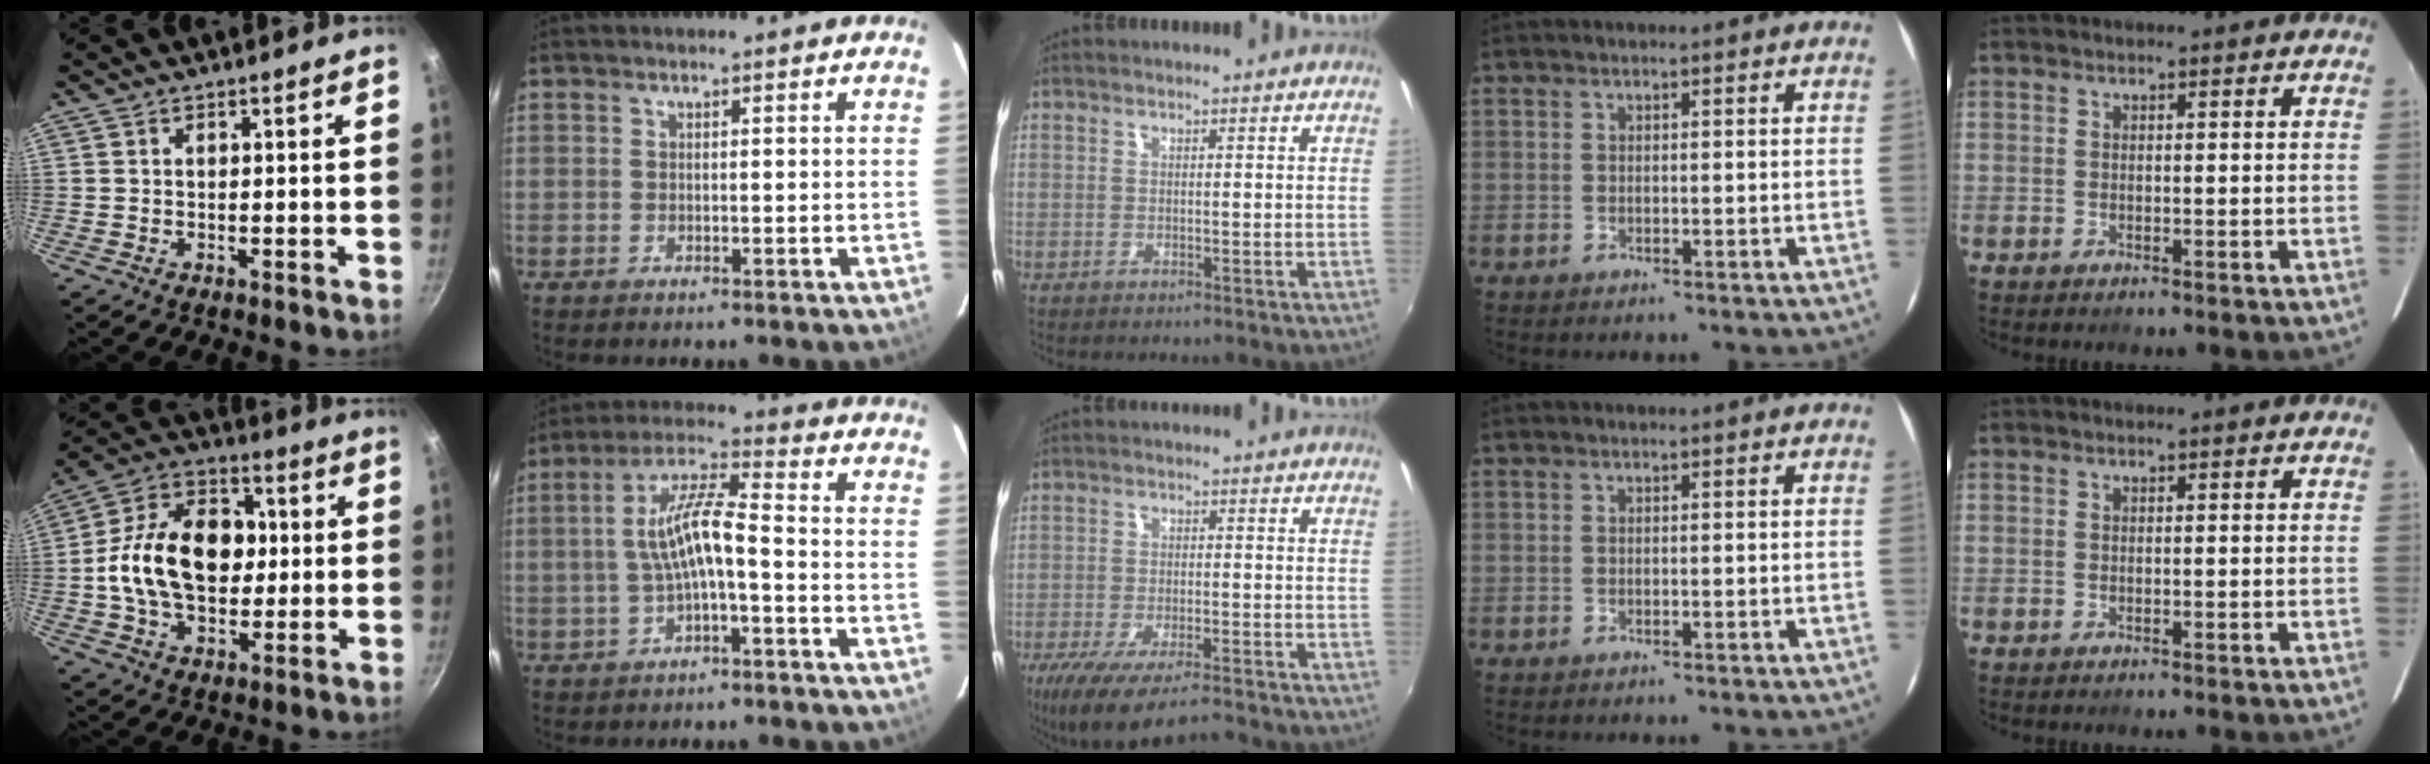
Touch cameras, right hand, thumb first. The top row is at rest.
{"thumb": {"total": 20.1, "force": [0.5, 13.8, 14.6], "torque": [-0.209, 0.031, -0.004]}, "index": {"total": 8.7, "force": [-1.9, 1.7, 8.3], "torque": [-0.170, 0.018, -0.032]}, "middle": {"total": 11.4, "force": [-8.9, 2.4, 6.7], "torque": [-0.145, -0.040, -0.154]}}